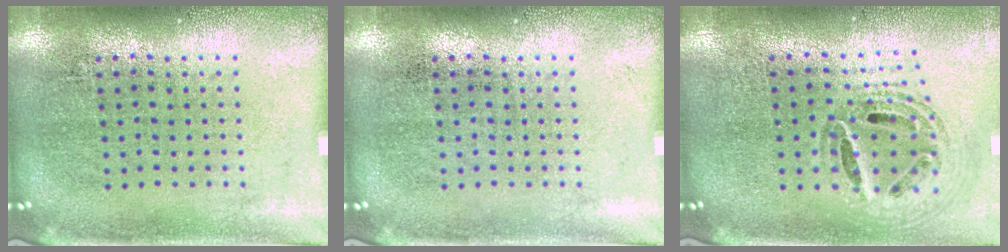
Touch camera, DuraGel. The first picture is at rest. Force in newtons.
{"total": 0.0}
{"total": 0.9, "press": 0.9, "slide": 0.2}